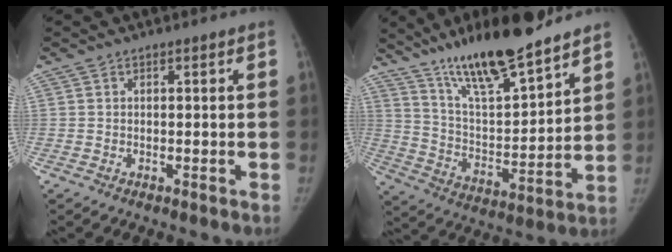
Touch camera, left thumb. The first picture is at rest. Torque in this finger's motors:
{"motor_torque": [0.50, 0.20, 1.42, -1.35, 0.07]}